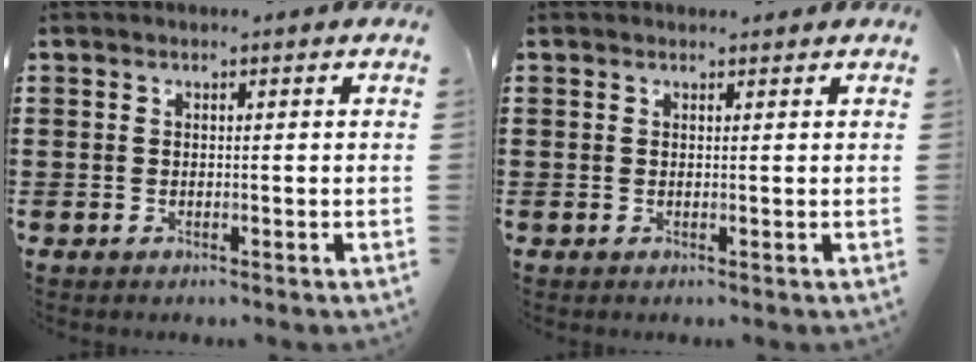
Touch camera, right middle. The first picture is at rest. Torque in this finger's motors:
{"motor_torque": [0.28, -0.16, 0.00, 0.00]}